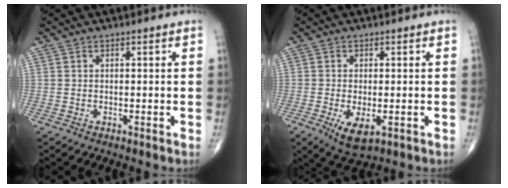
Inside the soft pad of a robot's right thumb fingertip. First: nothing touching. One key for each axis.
{"total": 5.5, "fx": -1.8, "fy": 2.5, "fz": 4.6, "tx": -0.080, "ty": -0.012, "tz": -0.022}